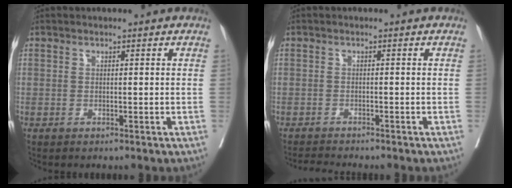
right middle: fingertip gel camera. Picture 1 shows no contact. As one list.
[{"total": 2.7, "force": [-2.6, -0.3, 0.5], "torque": [-0.009, -0.013, -0.042]}]